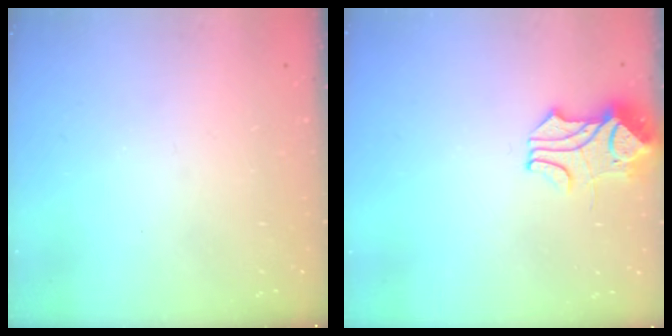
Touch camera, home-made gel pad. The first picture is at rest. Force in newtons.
{"total": 2.0, "press": 1.8, "slide": 1.0}